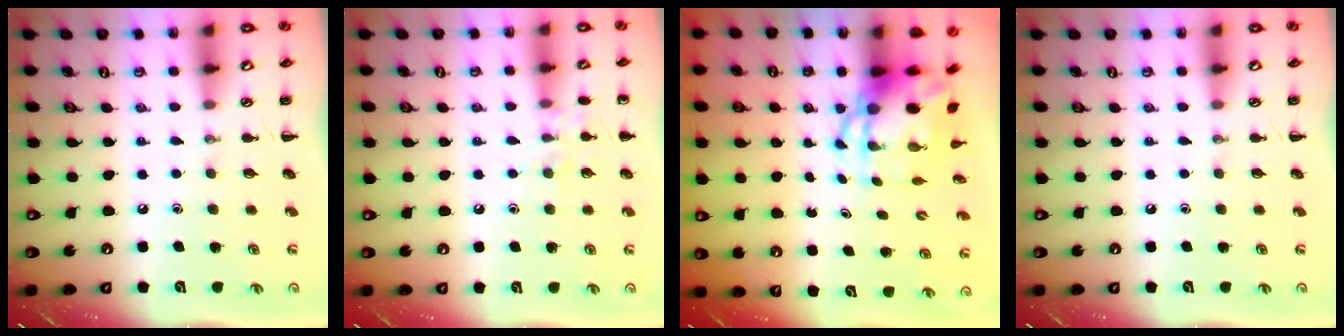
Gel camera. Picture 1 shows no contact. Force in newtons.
{"total": 7.7, "press": 7.5, "slide": 1.6}
{"total": 5.7, "press": 5.5, "slide": 1.4}
{"total": 0.0}